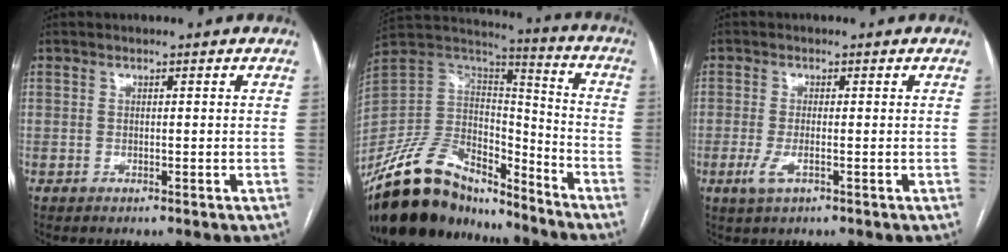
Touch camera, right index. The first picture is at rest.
{"total": 22.4, "force": [-18.2, 8.9, 9.6], "torque": [-0.218, 0.023, -0.323]}
{"total": 2.8, "force": [-1.2, 0.6, 2.5], "torque": [-0.056, -0.007, -0.022]}